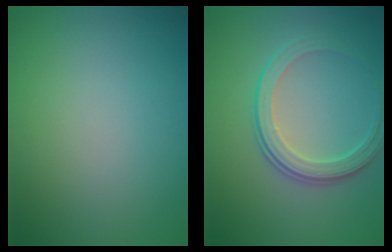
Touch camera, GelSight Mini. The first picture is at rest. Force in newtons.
{"total": 2.8, "press": 2.2, "slide": 1.8}